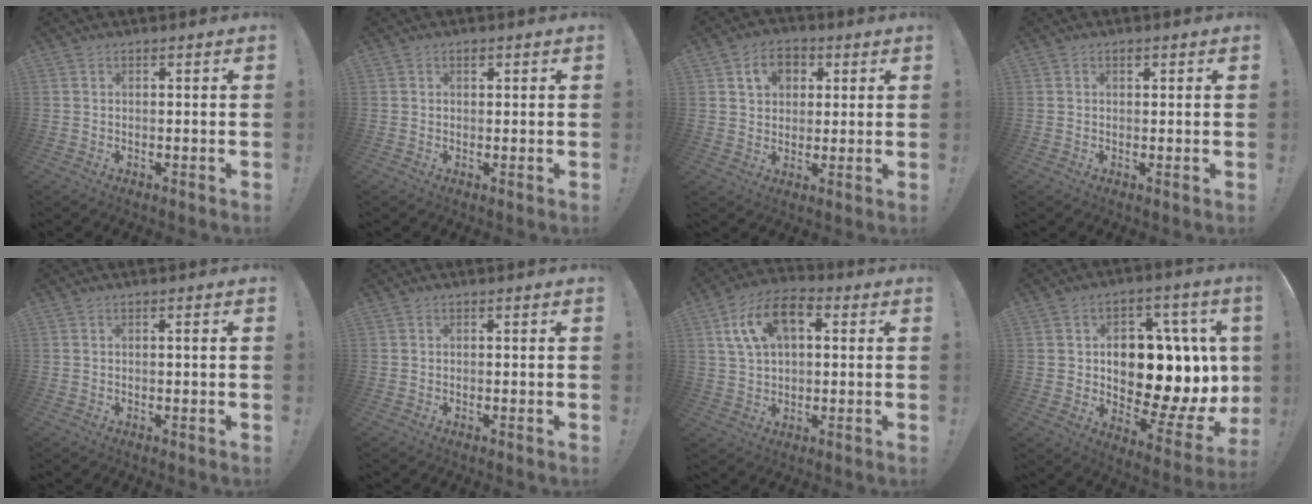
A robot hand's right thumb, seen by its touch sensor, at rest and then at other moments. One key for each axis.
{"total": 1.1, "fx": 0.5, "fy": 0.9, "fz": 0.3, "tx": -0.005, "ty": 0.001, "tz": 0.009}
{"total": 8.5, "fx": 3.4, "fy": 6.8, "fz": 3.9, "tx": -0.049, "ty": -0.007, "tz": 0.064}
{"total": 0.9, "fx": 0.5, "fy": 0.7, "fz": 0.2, "tx": -0.002, "ty": 0.001, "tz": 0.008}
{"total": 1.1, "fx": 0.1, "fy": -0.2, "fz": 1.1, "tx": -0.013, "ty": -0.003, "tz": -0.001}
{"total": 0.0}
{"total": 13.0, "fx": 4.6, "fy": 7.9, "fz": 9.2, "tx": -0.161, "ty": 0.003, "tz": 0.091}
{"total": 16.7, "fx": 0.4, "fy": 10.6, "fz": 12.9, "tx": -0.153, "ty": -0.016, "tz": 0.022}